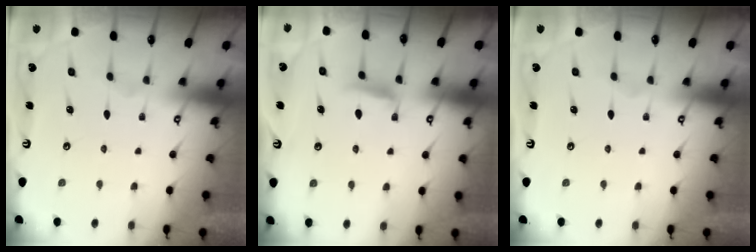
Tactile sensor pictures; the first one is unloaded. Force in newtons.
{"total": 6.5, "press": 6.5, "slide": 1.0}
{"total": 0.0}